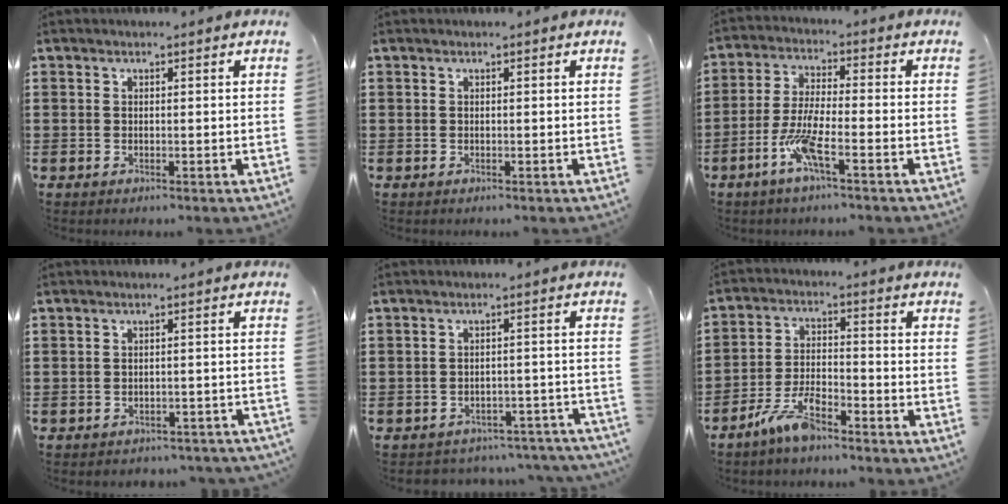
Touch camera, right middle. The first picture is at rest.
{"total": 0.0}
{"total": 6.7, "force": [-3.3, 1.0, 5.8], "torque": [-0.128, -0.009, -0.065]}
{"total": 2.0, "force": [-2.0, 0.3, 0.0], "torque": [-0.007, 0.001, -0.043]}
{"total": 3.0, "force": [-3.0, 0.5, 0.1], "torque": [-0.008, 0.002, -0.064]}
{"total": 6.6, "force": [-5.3, 1.8, 3.6], "torque": [-0.085, 0.004, -0.103]}